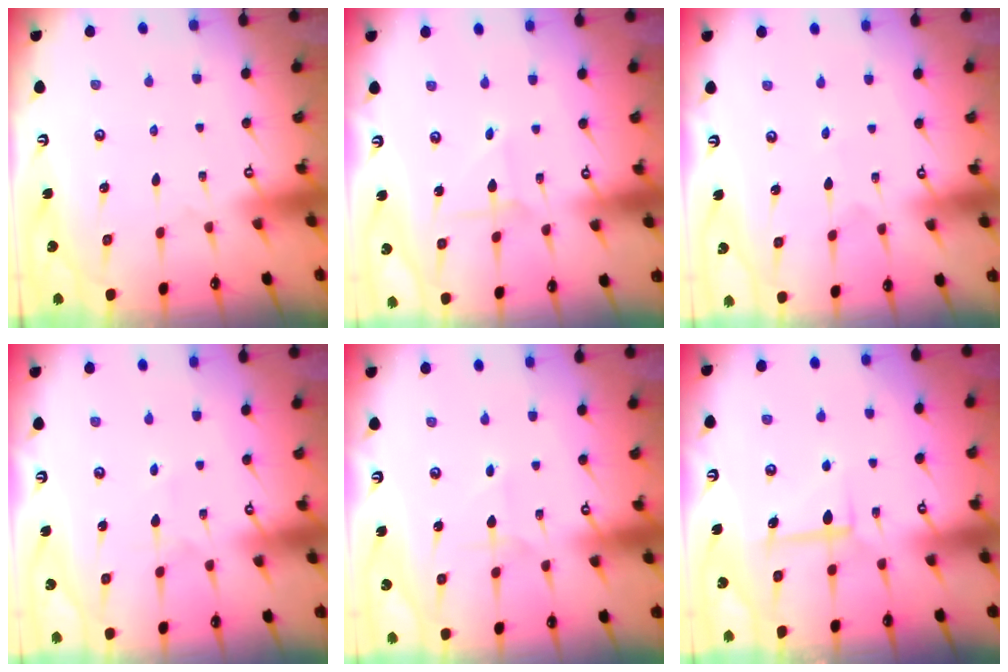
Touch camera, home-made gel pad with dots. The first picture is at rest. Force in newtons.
{"total": 2.3, "press": 2.3, "slide": 0.2}
{"total": 0.7, "press": 0.7, "slide": 0.0}
{"total": 2.5, "press": 2.5, "slide": 0.3}
{"total": 1.4, "press": 1.4, "slide": 0.1}
{"total": 6.6, "press": 6.6, "slide": 0.3}